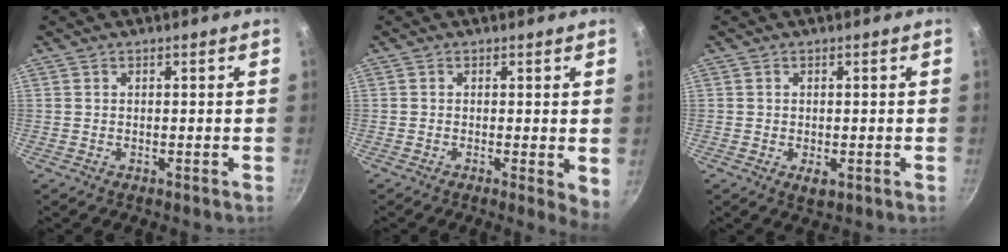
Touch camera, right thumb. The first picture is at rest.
{"total": 3.5, "force": [-0.1, 1.1, 3.3], "torque": [-0.041, -0.010, -0.005]}
{"total": 2.3, "force": [-0.6, 1.4, 1.7], "torque": [-0.027, -0.007, -0.007]}